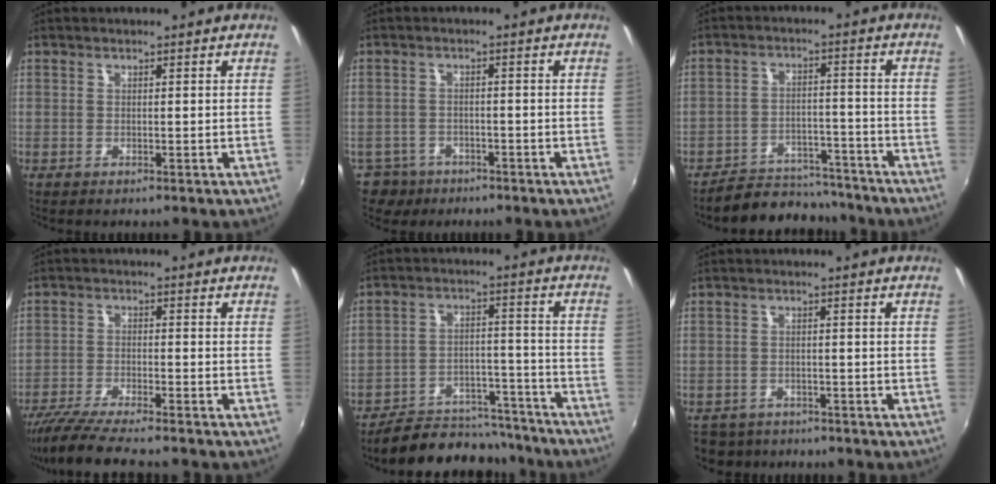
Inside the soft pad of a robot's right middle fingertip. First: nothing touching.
{"total": 5.0, "force": [-3.3, 3.7, 0.9], "torque": [-0.034, 0.004, -0.054]}
{"total": 10.6, "force": [-9.7, 4.0, 1.7], "torque": [-0.045, 0.027, -0.132]}
{"total": 9.9, "force": [-8.6, 0.4, 4.8], "torque": [-0.111, -0.027, -0.151]}
{"total": 15.1, "force": [-13.6, 5.7, 3.5], "torque": [-0.073, 0.034, -0.183]}
{"total": 5.5, "force": [-4.6, 2.8, 0.9], "torque": [-0.032, -0.005, -0.074]}